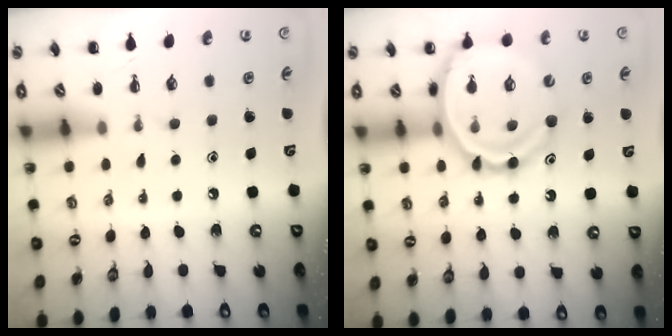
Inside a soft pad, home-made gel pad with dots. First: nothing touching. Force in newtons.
{"total": 17.0, "press": 16.6, "slide": 3.6}